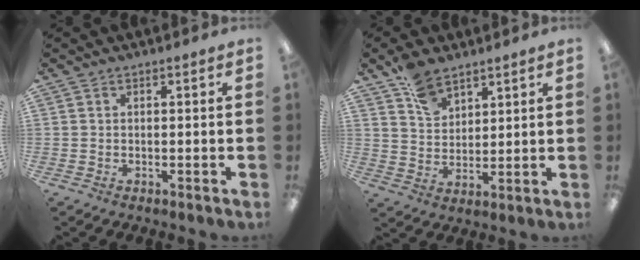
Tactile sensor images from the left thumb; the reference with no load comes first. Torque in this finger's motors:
{"motor_torque": [0.98, 0.40, 0.58, -0.59, 0.01]}